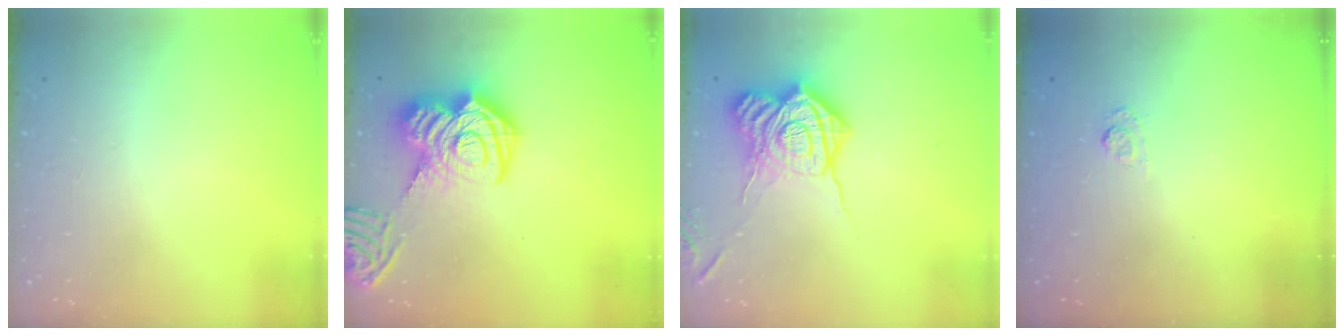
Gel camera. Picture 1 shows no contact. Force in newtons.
{"total": 20.4, "press": 20.3, "slide": 2.1}
{"total": 19.7, "press": 19.7, "slide": 1.0}
{"total": 2.7, "press": 2.3, "slide": 1.5}